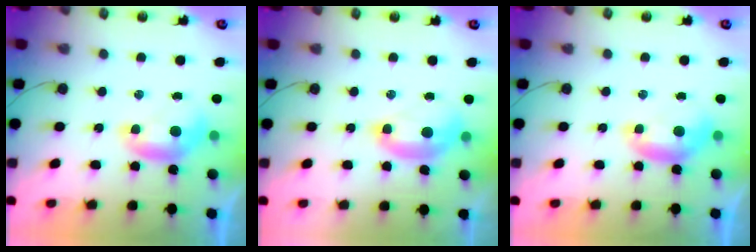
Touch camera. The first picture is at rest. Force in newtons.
{"total": 3.0, "press": 3.0, "slide": 0.6}
{"total": 0.0}